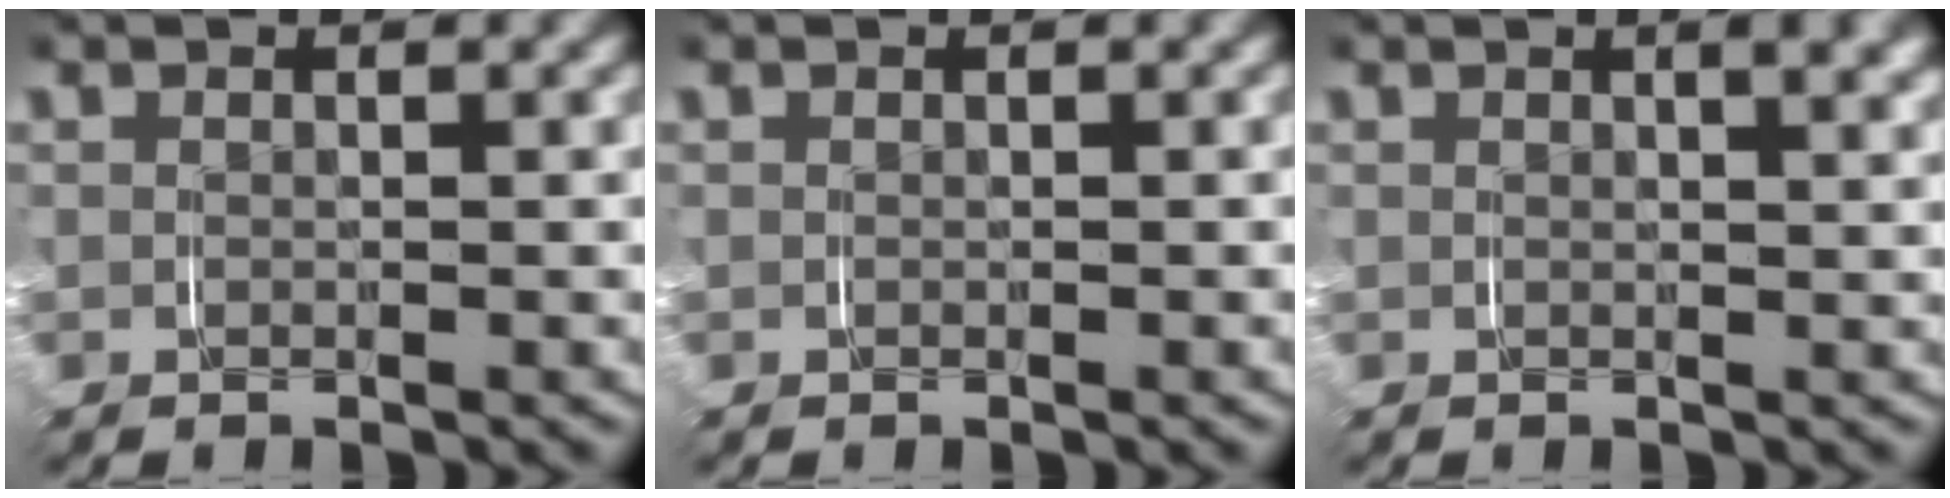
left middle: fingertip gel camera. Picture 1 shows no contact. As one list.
[{"total": 0.0}, {"total": 2.0, "force": [1.2, 0.1, 1.6], "torque": [-0.016, 0.003, 0.017]}]